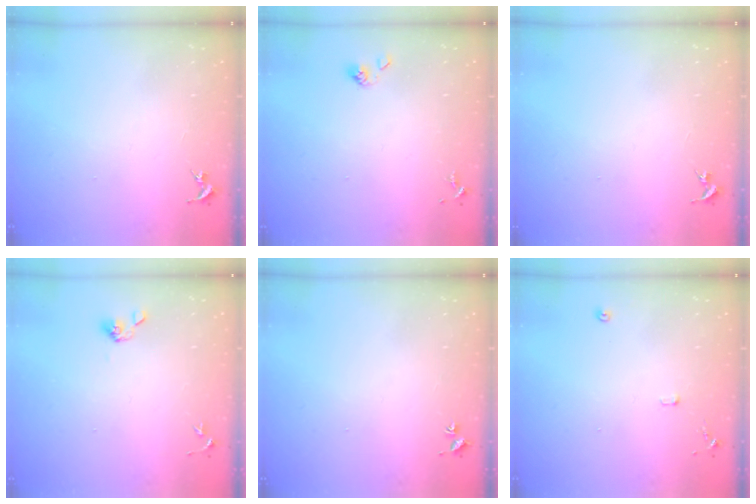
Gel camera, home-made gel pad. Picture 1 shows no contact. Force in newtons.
{"total": 3.6, "press": 3.4, "slide": 1.2}
{"total": 0.0}
{"total": 5.0, "press": 4.7, "slide": 1.7}
{"total": 1.8, "press": 1.8, "slide": 0.2}
{"total": 7.4, "press": 7.4, "slide": 0.8}